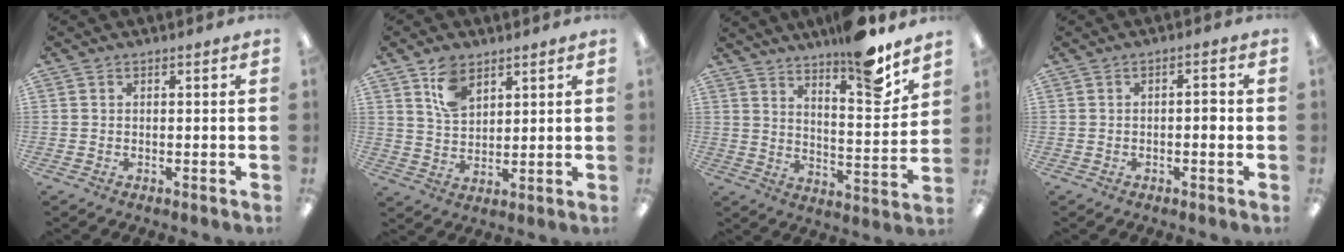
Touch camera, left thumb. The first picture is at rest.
{"total": 8.3, "force": [4.9, 5.3, 4.2], "torque": [-0.083, -0.004, 0.093]}
{"total": 12.3, "force": [10.4, 2.3, 6.1], "torque": [-0.072, -0.085, 0.174]}
{"total": 2.5, "force": [-0.8, 1.0, 2.2], "torque": [-0.039, 0.009, -0.016]}